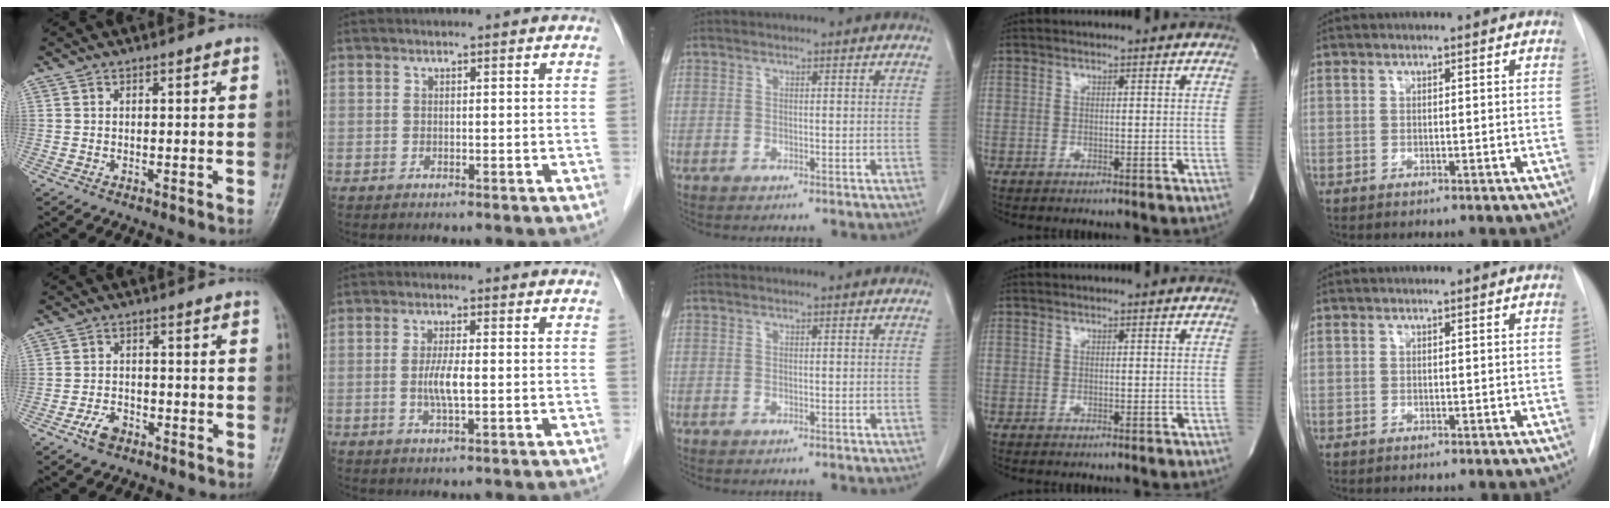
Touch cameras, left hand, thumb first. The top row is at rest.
{"thumb": {"total": 3.9, "force": [-2.4, 2.3, 2.0], "torque": [-0.033, 0.015, -0.042]}, "index": {"total": 3.8, "force": [-0.4, 0.4, 3.8], "torque": [-0.076, -0.004, -0.008]}}